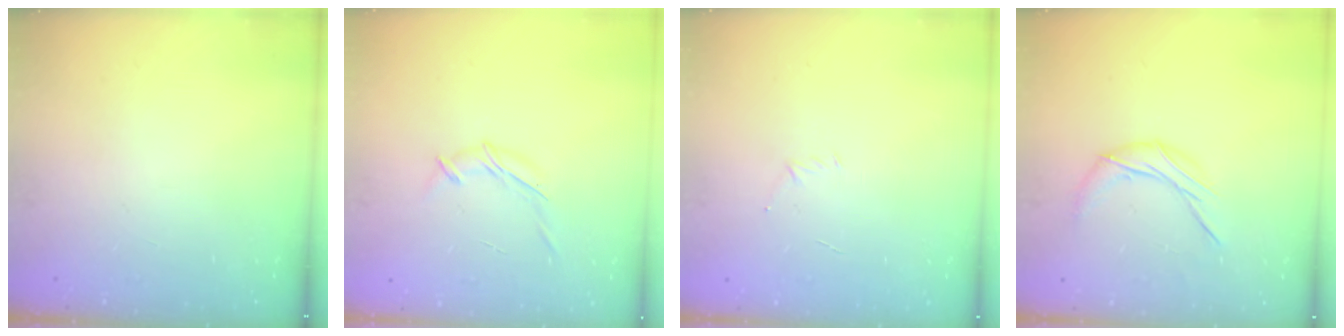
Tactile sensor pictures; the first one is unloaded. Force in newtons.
{"total": 6.8, "press": 6.7, "slide": 0.9}
{"total": 2.9, "press": 2.8, "slide": 0.8}
{"total": 7.8, "press": 7.8, "slide": 0.1}